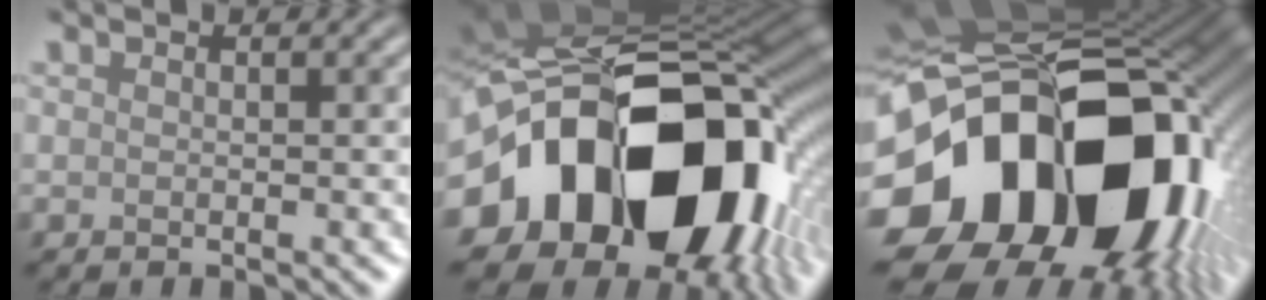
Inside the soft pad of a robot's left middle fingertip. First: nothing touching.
{"total": 19.6, "force": [-4.1, 13.8, 13.3], "torque": [-0.243, -0.026, -0.043]}
{"total": 21.3, "force": [-4.9, 14.5, 14.9], "torque": [-0.294, -0.053, -0.058]}